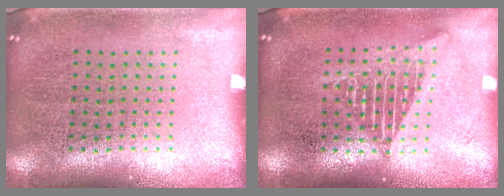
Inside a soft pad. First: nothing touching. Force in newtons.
{"total": 2.8, "press": 2.8, "slide": 0.3}